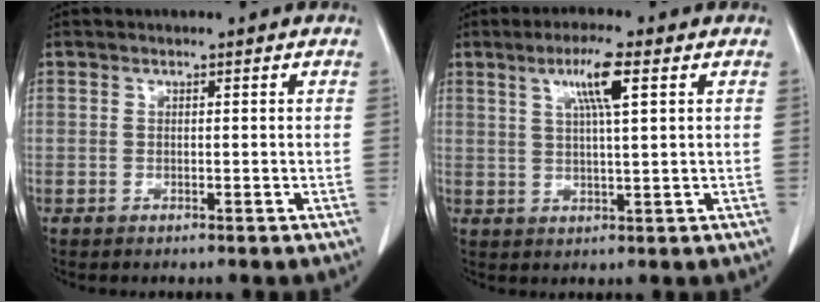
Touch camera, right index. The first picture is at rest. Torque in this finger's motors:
{"motor_torque": [0.83, 0.44, 0.18, 0.06]}